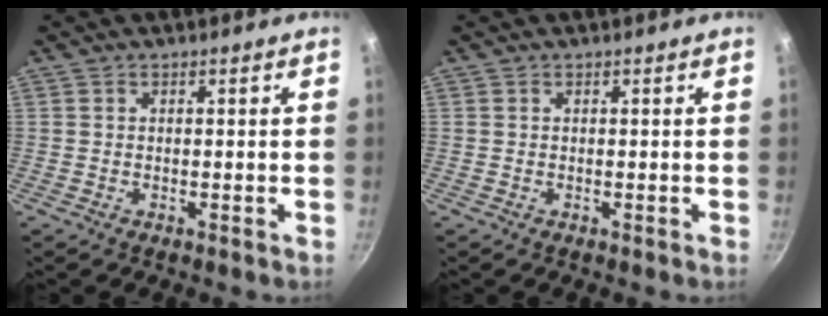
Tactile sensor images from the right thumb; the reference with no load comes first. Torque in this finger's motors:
{"motor_torque": [0.00, 0.00, 0.00, 0.00, 0.00]}